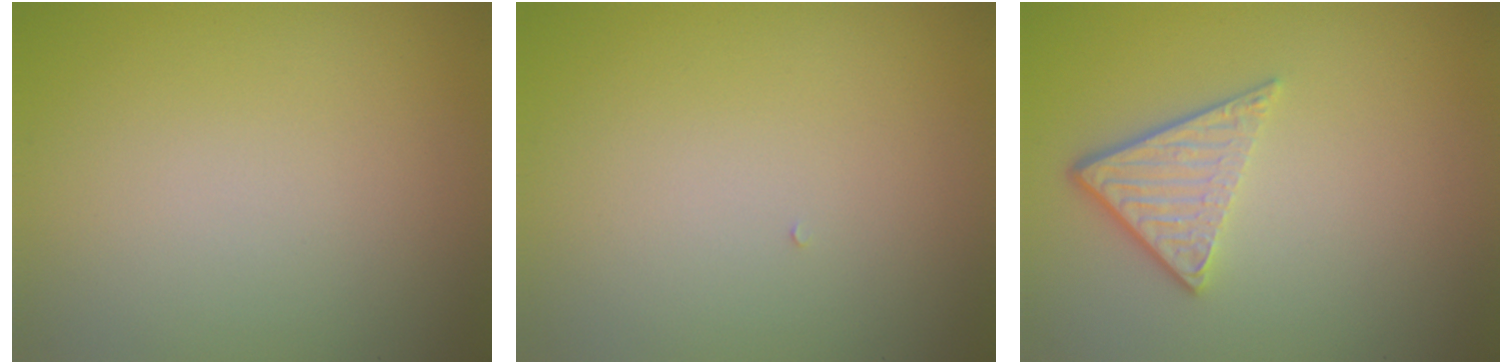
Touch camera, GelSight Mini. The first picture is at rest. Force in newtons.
{"total": 0.0}
{"total": 3.8, "press": 2.6, "slide": 2.7}